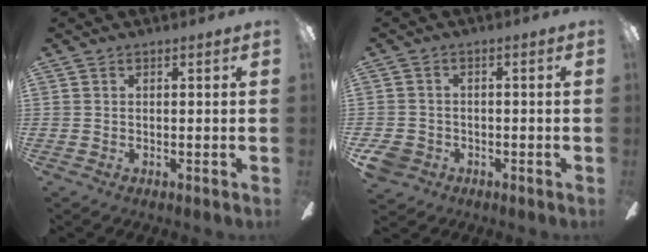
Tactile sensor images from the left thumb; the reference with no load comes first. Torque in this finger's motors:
{"motor_torque": [-0.03, 0.03, 0.13, -0.14, 0.00]}